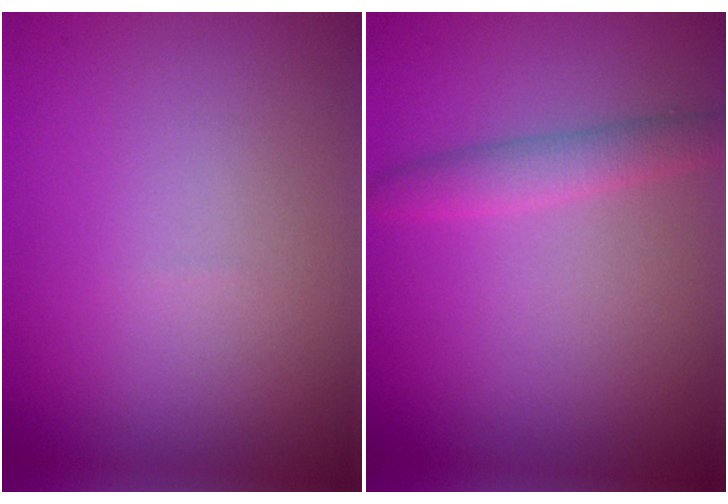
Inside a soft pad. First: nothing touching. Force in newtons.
{"total": 2.3, "press": 2.3, "slide": 0.0}